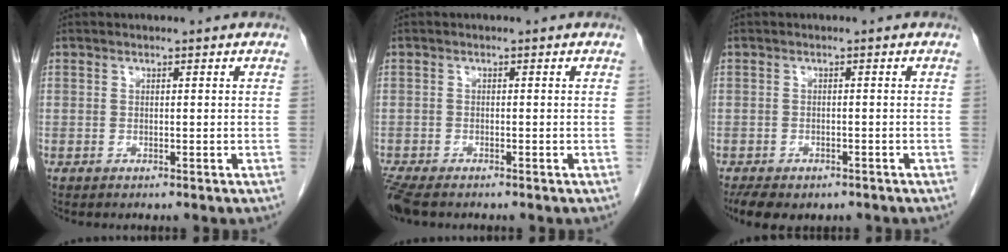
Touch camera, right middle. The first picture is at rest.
{"total": 4.7, "force": [-3.8, 1.5, 2.4], "torque": [-0.055, -0.014, -0.069]}
{"total": 6.6, "force": [-4.9, 3.0, 3.2], "torque": [-0.050, -0.009, -0.066]}